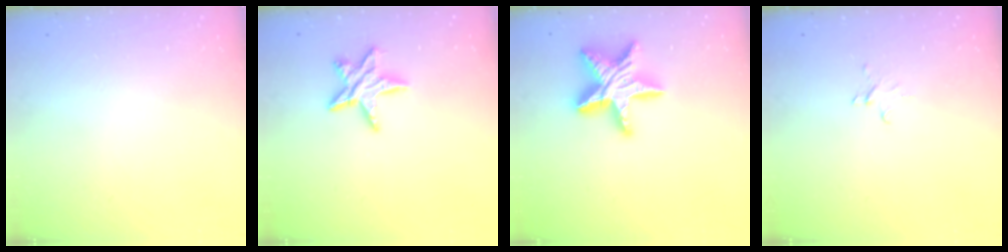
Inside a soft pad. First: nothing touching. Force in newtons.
{"total": 9.3, "press": 9.2, "slide": 0.7}
{"total": 17.3, "press": 17.3, "slide": 1.5}
{"total": 2.2, "press": 2.2, "slide": 0.2}